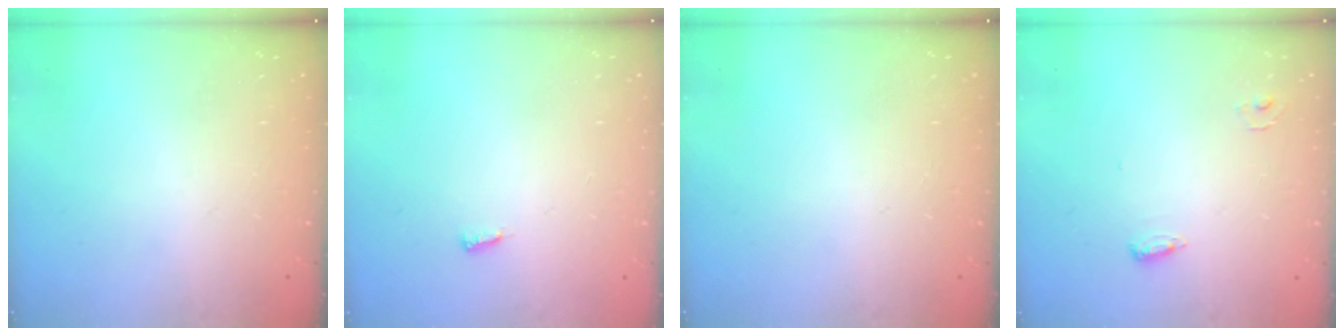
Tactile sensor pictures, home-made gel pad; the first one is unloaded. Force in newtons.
{"total": 4.5, "press": 4.5, "slide": 0.4}
{"total": 0.0}
{"total": 5.3, "press": 5.2, "slide": 1.2}